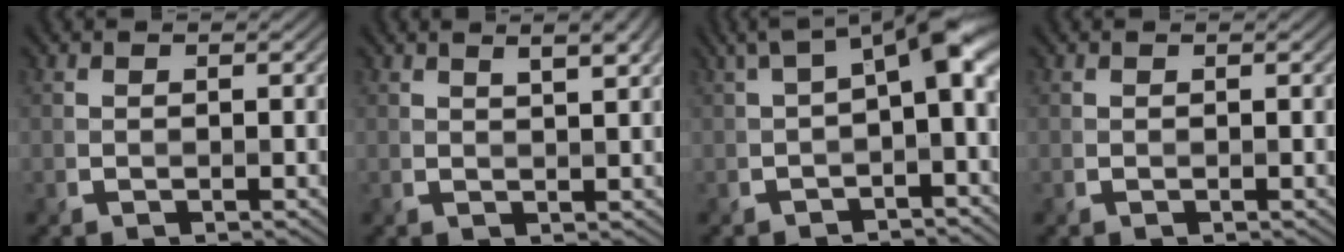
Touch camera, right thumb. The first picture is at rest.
{"total": 3.9, "force": [2.2, 1.0, 3.1], "torque": [-0.048, 0.006, 0.032]}
{"total": 7.5, "force": [0.6, 2.8, 7.0], "torque": [-0.112, 0.012, 0.005]}
{"total": 0.0}